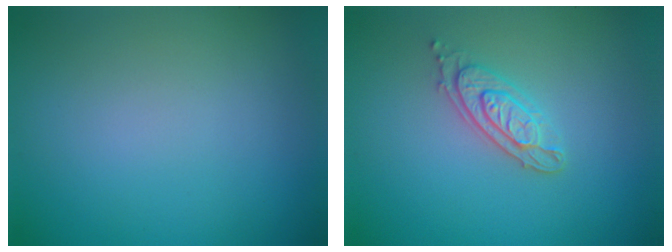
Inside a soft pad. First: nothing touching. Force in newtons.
{"total": 2.6, "press": 2.4, "slide": 1.0}